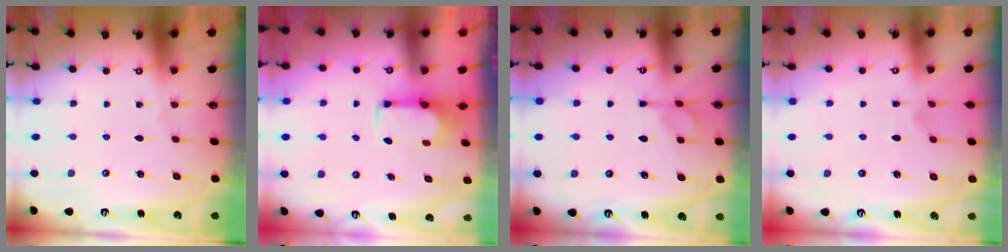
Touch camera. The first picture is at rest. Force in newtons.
{"total": 1.7, "press": 1.6, "slide": 0.7}
{"total": 7.2, "press": 7.2, "slide": 0.6}
{"total": 1.4, "press": 0.7, "slide": 1.2}